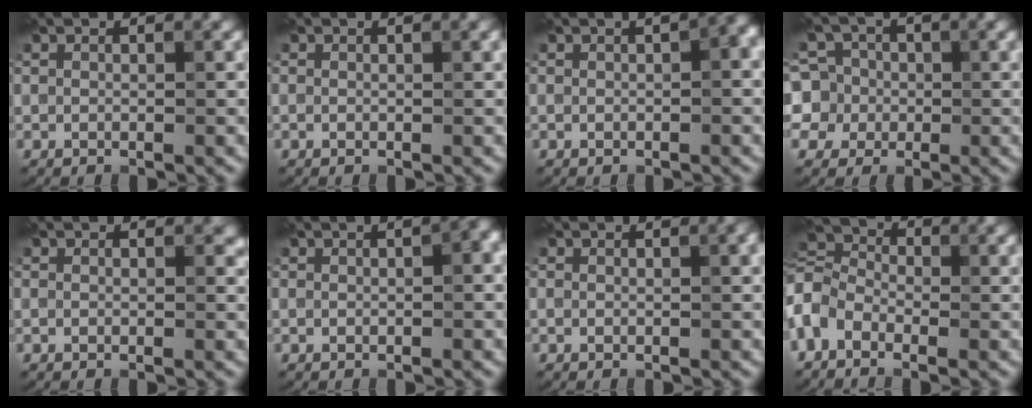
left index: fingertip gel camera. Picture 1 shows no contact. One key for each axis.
{"total": 0.7, "fx": 0.2, "fy": 0.1, "fz": 0.7, "tx": -0.010, "ty": 0.001, "tz": 0.000}
{"total": 2.8, "fx": 0.2, "fy": 0.7, "fz": 2.7, "tx": -0.030, "ty": 0.008, "tz": 0.008}
{"total": 7.8, "fx": 1.3, "fy": 7.3, "fz": 2.3, "tx": -0.050, "ty": 0.036, "tz": -0.001}
{"total": 1.0, "fx": 0.2, "fy": 0.7, "fz": 0.7, "tx": -0.007, "ty": -0.002, "tz": 0.000}
{"total": 2.3, "fx": 0.2, "fy": 0.4, "fz": 2.2, "tx": -0.029, "ty": 0.005, "tz": 0.003}
{"total": 1.3, "fx": 0.3, "fy": 0.3, "fz": 1.2, "tx": -0.015, "ty": 0.004, "tz": 0.001}
{"total": 4.6, "fx": -1.5, "fy": 3.2, "fz": 3.0, "tx": -0.066, "ty": 0.010, "tz": -0.052}